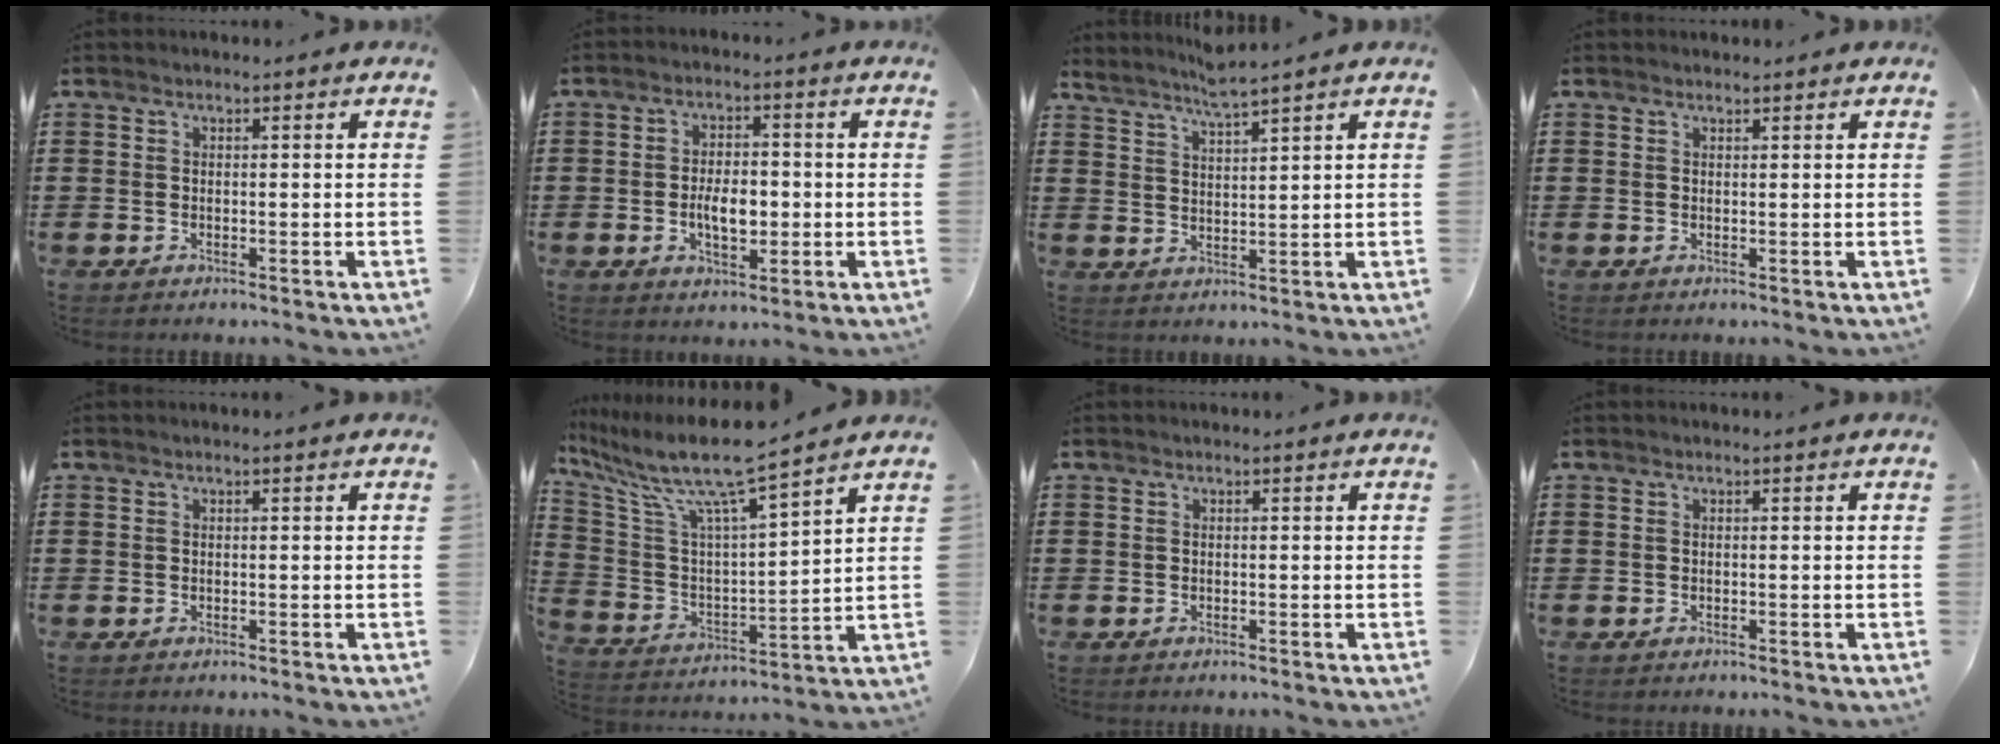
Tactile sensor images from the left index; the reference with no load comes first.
{"total": 5.2, "force": [-0.8, 2.6, 4.4], "torque": [-0.063, -0.001, -0.018]}
{"total": 3.9, "force": [3.6, -0.8, 1.2], "torque": [-0.035, -0.014, 0.063]}
{"total": 0.7, "force": [0.7, 0.1, 0.1], "torque": [-0.002, 0.000, 0.015]}
{"total": 0.0}
{"total": 10.9, "force": [8.7, 0.3, 6.5], "torque": [-0.162, -0.059, 0.141]}
{"total": 0.0}
{"total": 0.0}